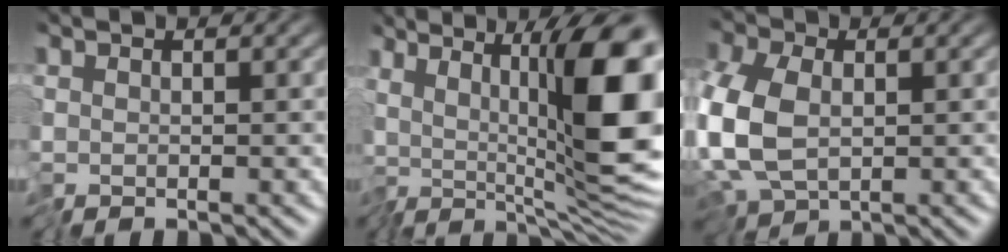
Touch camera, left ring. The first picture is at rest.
{"total": 14.3, "force": [2.3, 5.8, 12.9], "torque": [-0.196, 0.004, 0.028]}
{"total": 8.6, "force": [-1.8, 5.5, 6.3], "torque": [-0.169, -0.006, -0.043]}